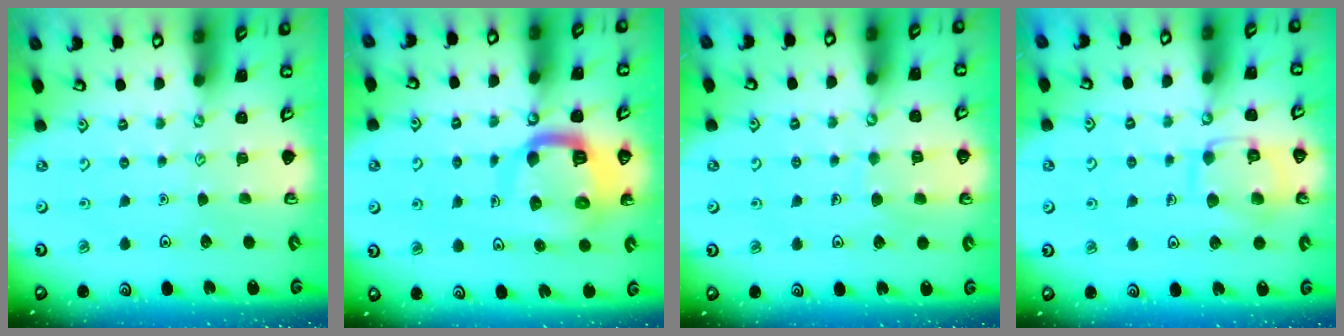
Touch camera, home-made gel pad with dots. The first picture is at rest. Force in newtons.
{"total": 12.4, "press": 12.3, "slide": 1.5}
{"total": 6.8, "press": 6.8, "slide": 0.4}
{"total": 11.6, "press": 11.6, "slide": 0.5}